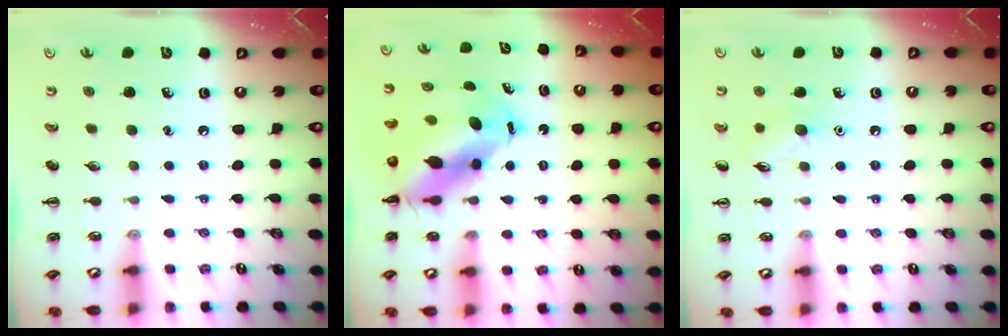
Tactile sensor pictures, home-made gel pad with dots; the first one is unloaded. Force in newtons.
{"total": 9.5, "press": 9.1, "slide": 2.7}
{"total": 6.6, "press": 6.4, "slide": 1.5}